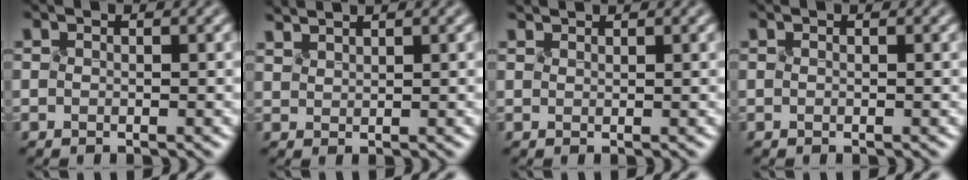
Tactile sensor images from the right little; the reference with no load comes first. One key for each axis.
{"total": 1.4, "fx": 1.4, "fy": -0.1, "fz": 0.2, "tx": -0.011, "ty": 0.001, "tz": 0.034}
{"total": 1.3, "fx": 1.2, "fy": 0.3, "fz": 0.3, "tx": -0.018, "ty": -0.001, "tz": 0.031}
{"total": 0.0}